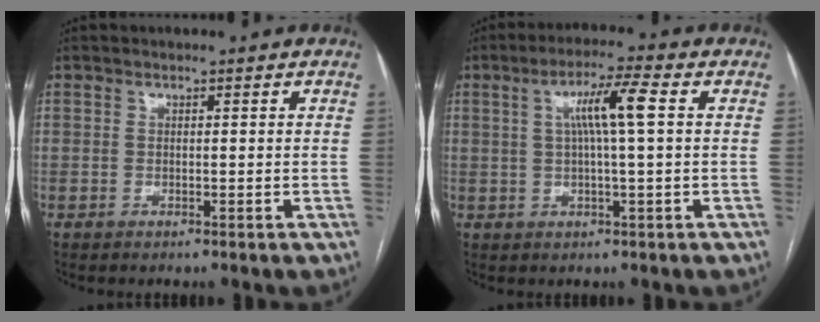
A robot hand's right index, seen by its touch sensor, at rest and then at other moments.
{"total": 7.0, "force": [1.4, -0.2, 6.9], "torque": [-0.125, 0.010, 0.024]}